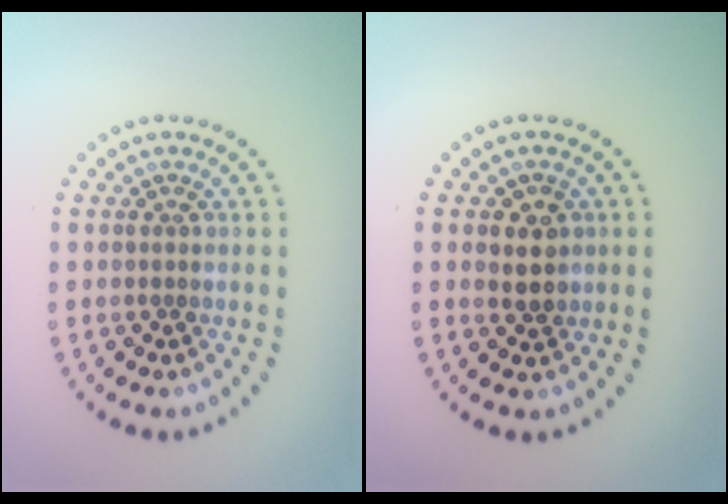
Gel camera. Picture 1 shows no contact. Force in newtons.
{"total": 2.0, "press": 1.9, "slide": 0.4}